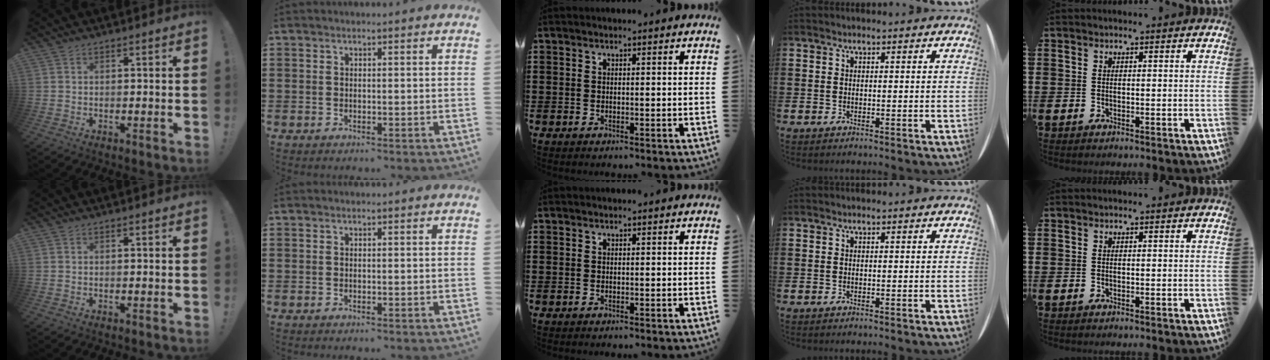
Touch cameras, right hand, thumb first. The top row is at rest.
{}